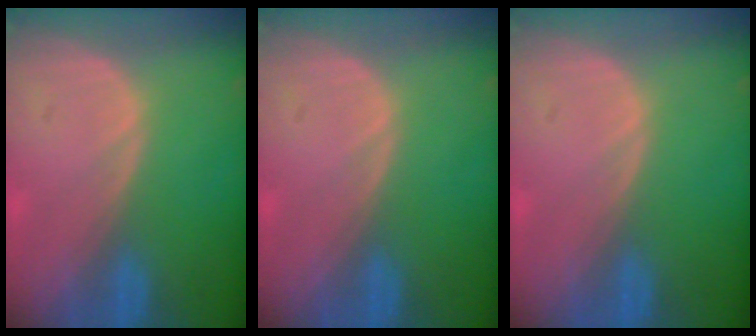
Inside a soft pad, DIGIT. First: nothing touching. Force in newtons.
{"total": 0.0}
{"total": 0.0}